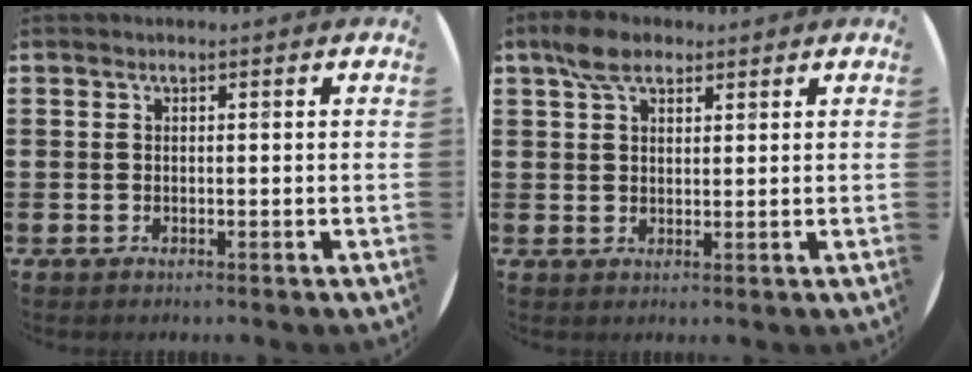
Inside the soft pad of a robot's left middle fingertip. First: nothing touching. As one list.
[{"total": 4.6, "force": [3.3, 2.3, 2.2], "torque": [-0.042, 0.008, 0.060]}]